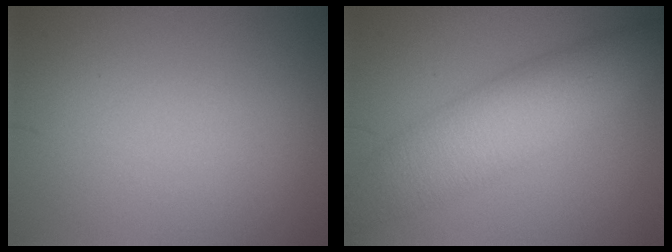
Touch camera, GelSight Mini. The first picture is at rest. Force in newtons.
{"total": 7.1, "press": 7.1, "slide": 0.4}